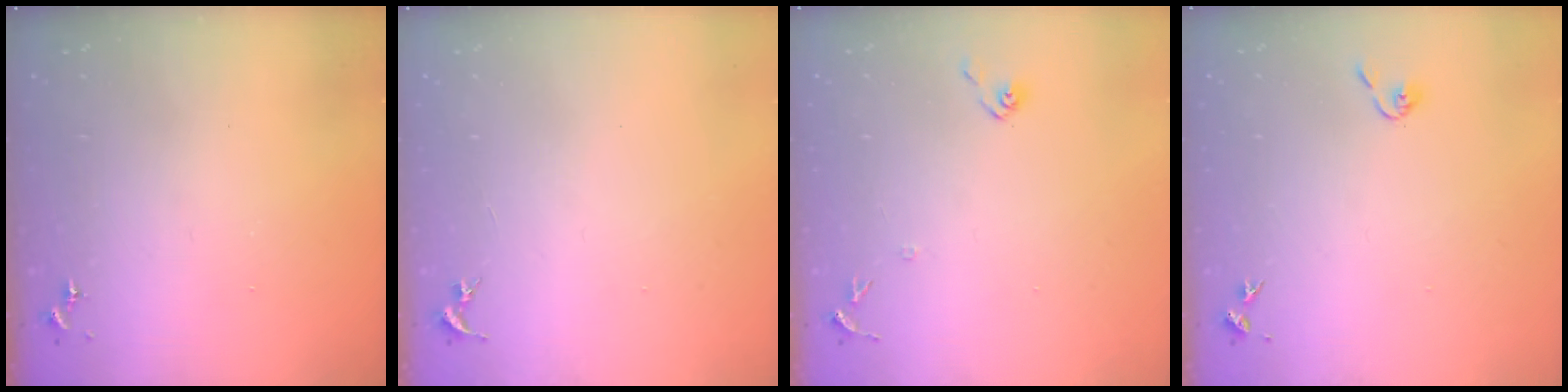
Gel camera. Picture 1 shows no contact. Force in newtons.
{"total": 0.0}
{"total": 6.6, "press": 6.6, "slide": 0.5}
{"total": 4.7, "press": 4.7, "slide": 0.4}